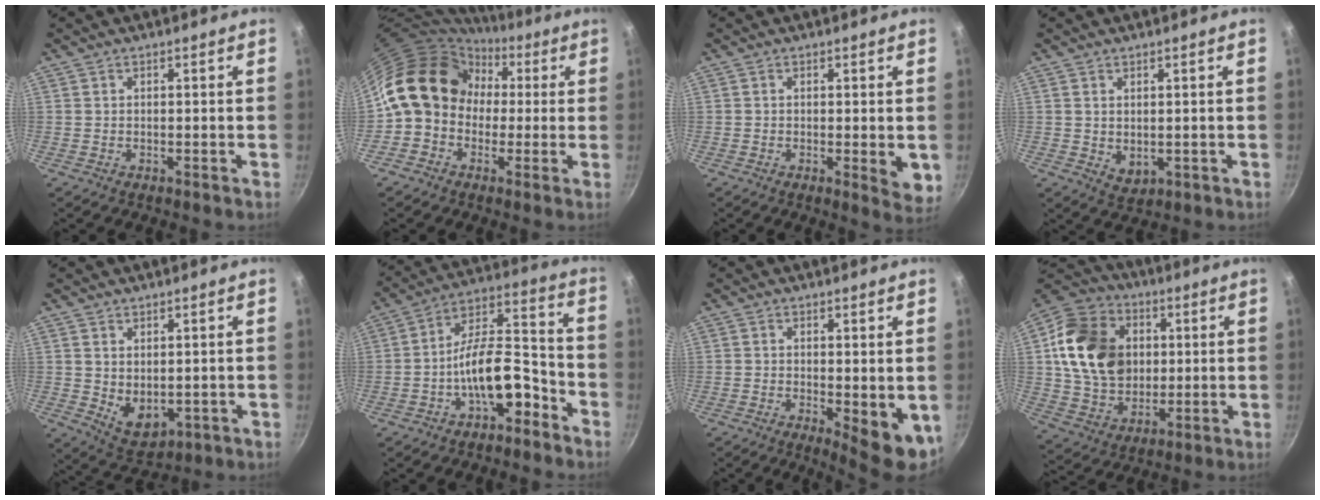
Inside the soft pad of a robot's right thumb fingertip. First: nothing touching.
{"total": 14.1, "force": [1.2, 11.9, 7.4], "torque": [-0.085, 0.038, -0.001]}
{"total": 5.0, "force": [-0.3, 1.5, 4.8], "torque": [-0.059, -0.014, -0.004]}
{"total": 3.2, "force": [0.7, 2.2, 2.2], "torque": [-0.030, -0.012, 0.019]}
{"total": 6.2, "force": [1.0, 4.1, 4.5], "torque": [-0.060, -0.022, 0.035]}
{"total": 12.8, "force": [-6.2, 5.8, 9.6], "torque": [-0.127, 0.075, -0.101]}
{"total": 8.0, "force": [-0.8, 2.9, 7.4], "torque": [-0.084, -0.008, -0.002]}
{"total": 19.8, "force": [3.2, 15.5, 11.8], "torque": [-0.182, 0.002, 0.059]}